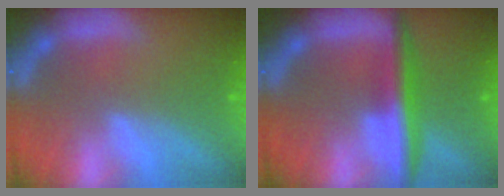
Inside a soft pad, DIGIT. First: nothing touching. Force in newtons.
{"total": 5.5}